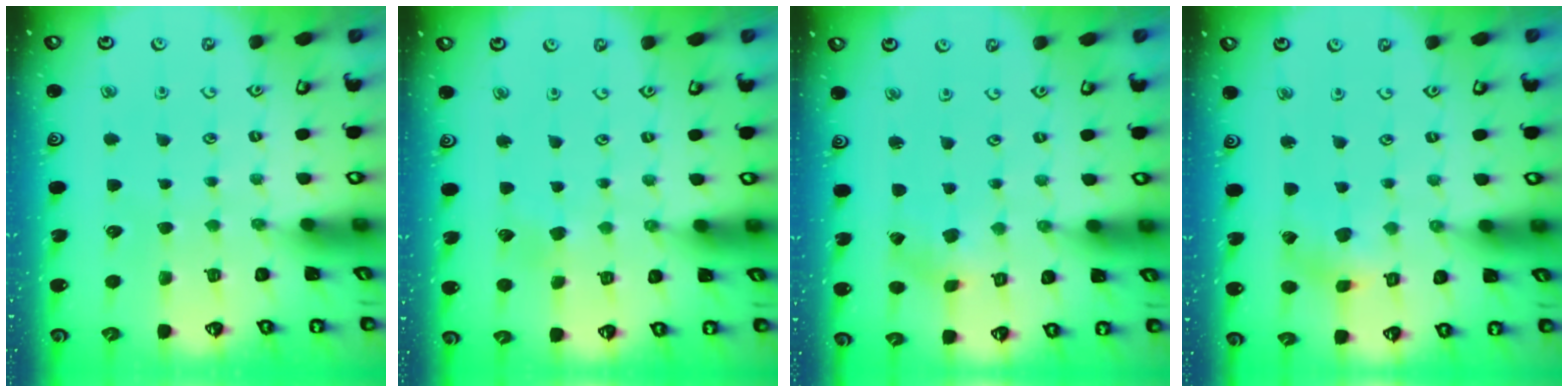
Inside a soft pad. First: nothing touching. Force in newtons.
{"total": 2.8, "press": 2.8, "slide": 0.3}
{"total": 1.0, "press": 1.0, "slide": 0.2}
{"total": 2.5, "press": 2.5, "slide": 0.4}